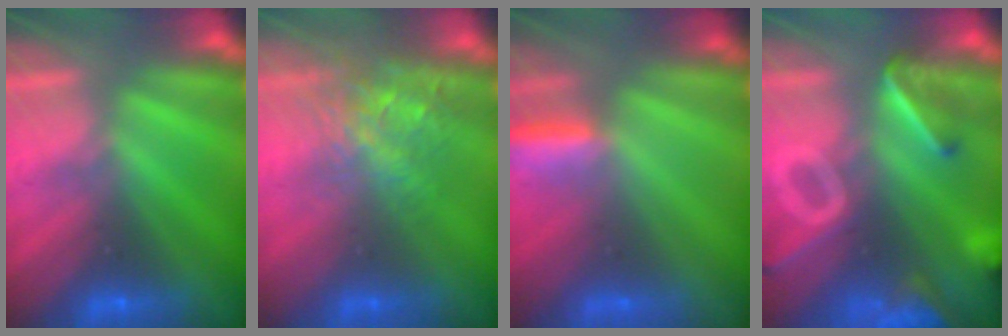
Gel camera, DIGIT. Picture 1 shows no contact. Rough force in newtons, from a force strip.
{"total": 3.5}
{"total": 2.7}
{"total": 12.7}